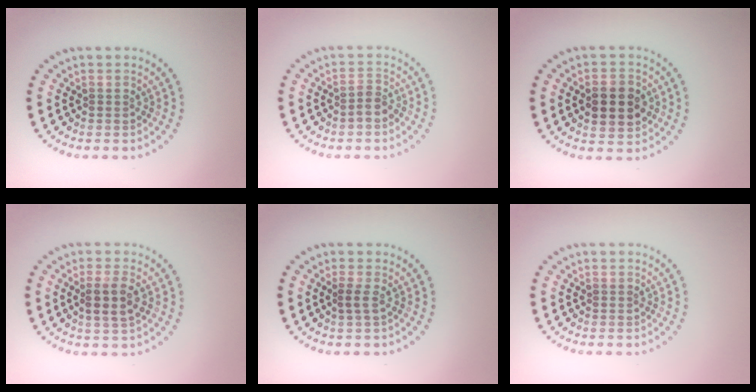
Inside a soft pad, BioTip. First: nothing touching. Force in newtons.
{"total": 1.6, "press": 1.3, "slide": 1.0}
{"total": 4.3, "press": 4.3, "slide": 0.3}
{"total": 2.4, "press": 2.3, "slide": 0.8}
{"total": 0.9, "press": 0.8, "slide": 0.5}
{"total": 0.0}